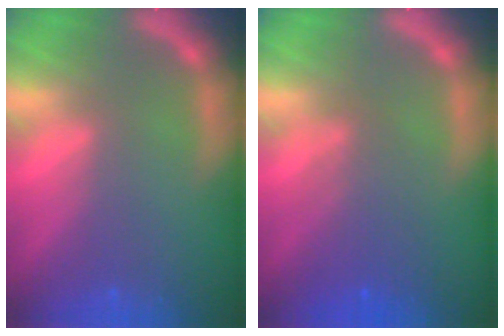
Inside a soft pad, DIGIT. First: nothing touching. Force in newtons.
{"total": 3.5}